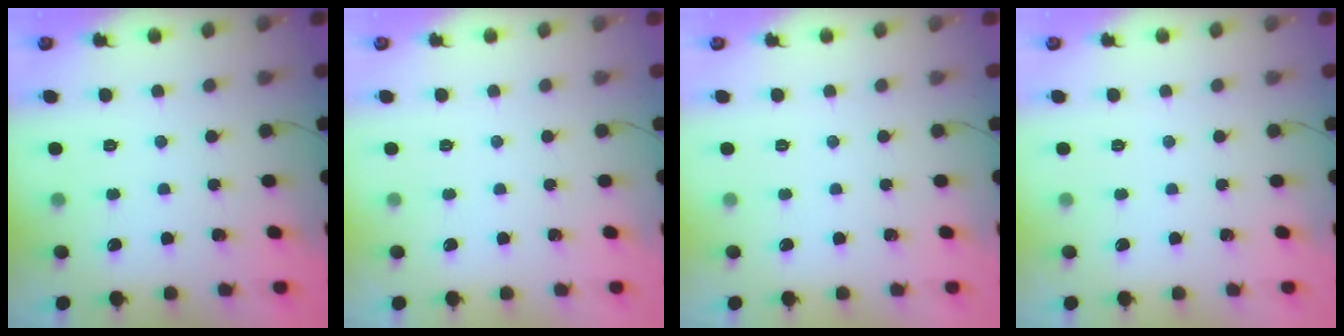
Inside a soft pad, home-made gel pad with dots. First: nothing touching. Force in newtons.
{"total": 0.0}
{"total": 0.0}
{"total": 0.0}